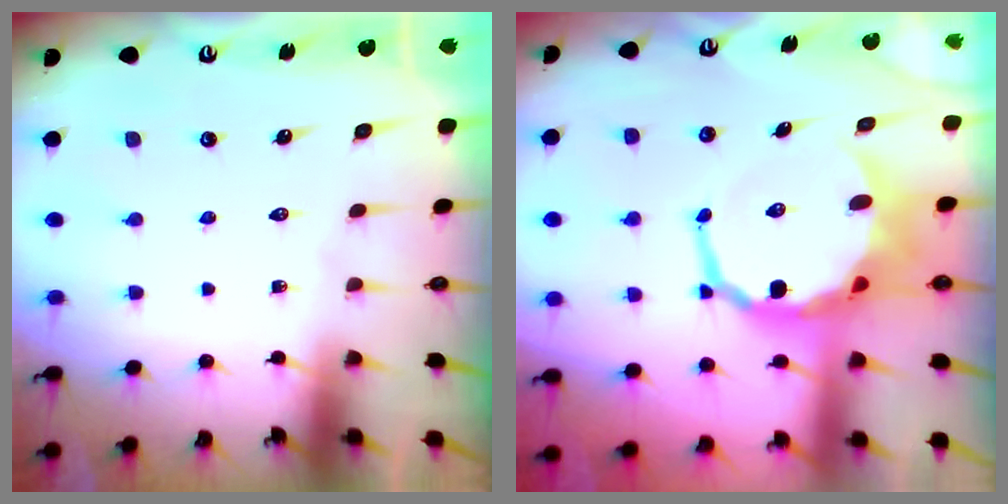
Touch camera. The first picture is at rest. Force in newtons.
{"total": 9.9, "press": 9.7, "slide": 2.3}